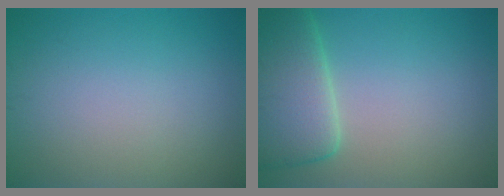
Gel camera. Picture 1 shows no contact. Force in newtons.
{"total": 6.4, "press": 6.3, "slide": 0.8}